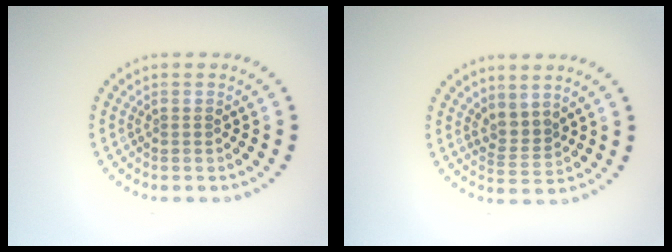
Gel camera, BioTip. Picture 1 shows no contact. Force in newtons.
{"total": 2.0, "press": 1.3, "slide": 1.5}